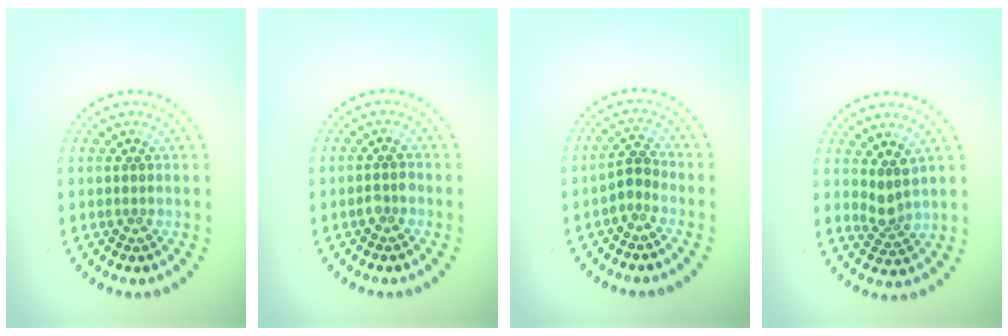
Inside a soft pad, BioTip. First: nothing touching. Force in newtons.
{"total": 0.9, "press": 0.9, "slide": 0.2}
{"total": 1.7, "press": 1.1, "slide": 1.2}
{"total": 2.0, "press": 1.4, "slide": 1.4}